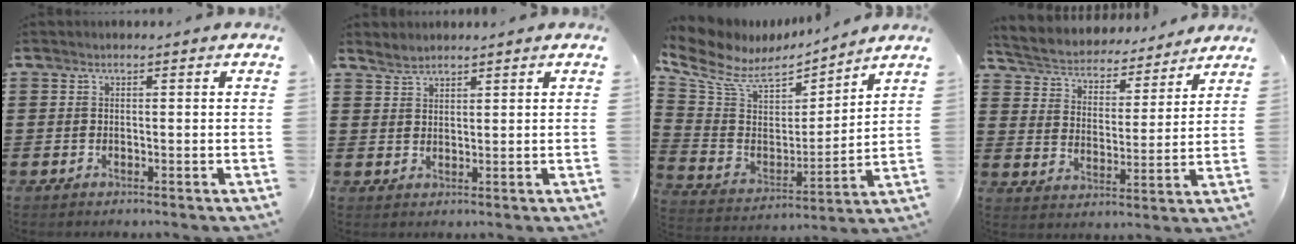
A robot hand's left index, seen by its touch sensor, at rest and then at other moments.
{"total": 1.8, "force": [1.7, 0.5, 0.2], "torque": [-0.009, 0.002, 0.035]}
{"total": 8.9, "force": [7.2, 3.6, 3.7], "torque": [-0.112, -0.043, 0.125]}
{"total": 4.5, "force": [4.4, 0.6, 0.3], "torque": [-0.031, -0.035, 0.071]}